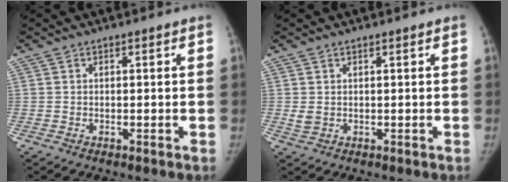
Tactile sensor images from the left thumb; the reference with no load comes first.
{"total": 1.8, "force": [0.7, 1.0, 1.3], "torque": [-0.028, 0.001, 0.021]}